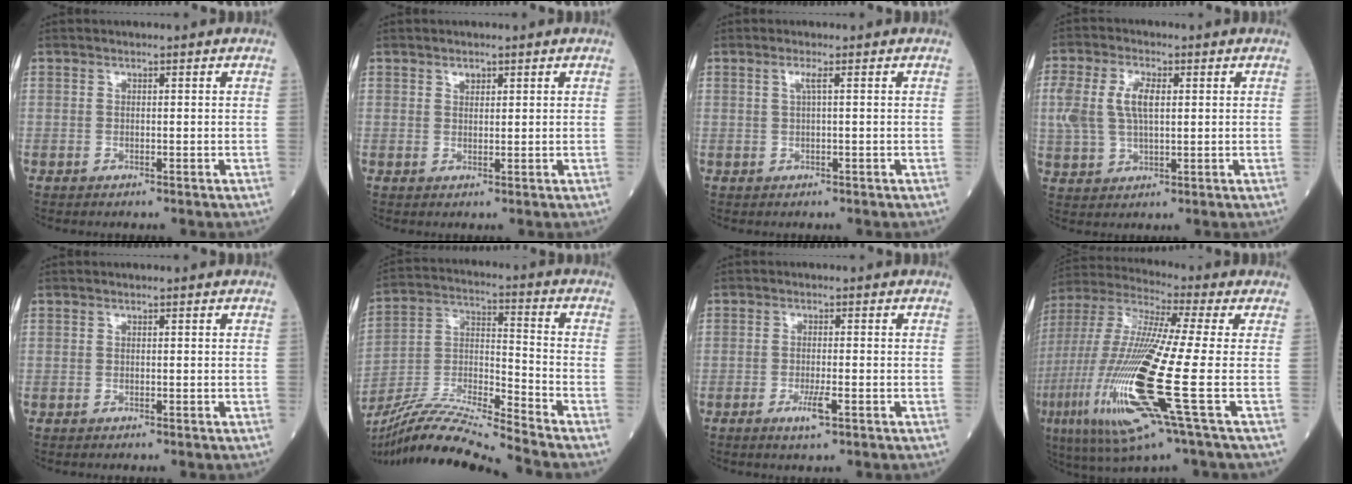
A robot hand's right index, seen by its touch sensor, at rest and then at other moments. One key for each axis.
{"total": 1.2, "fx": 0.8, "fy": 0.7, "fz": 0.5, "tx": -0.007, "ty": -0.002, "tz": 0.012}
{"total": 1.2, "fx": 0.4, "fy": -0.2, "fz": 1.2, "tx": -0.027, "ty": 0.002, "tz": 0.007}
{"total": 8.3, "fx": 1.6, "fy": 4.0, "fz": 7.1, "tx": -0.168, "ty": 0.016, "tz": 0.036}
{"total": 0.0}
{"total": 14.8, "fx": -13.7, "fy": -1.9, "fz": 5.4, "tx": -0.100, "ty": 0.002, "tz": -0.259}
{"total": 3.2, "fx": -1.5, "fy": 0.2, "fz": 2.8, "tx": -0.052, "ty": -0.008, "tz": -0.027}
{"total": 22.9, "fx": -5.9, "fy": 1.0, "fz": 22.1, "tx": -0.505, "ty": -0.041, "tz": -0.120}